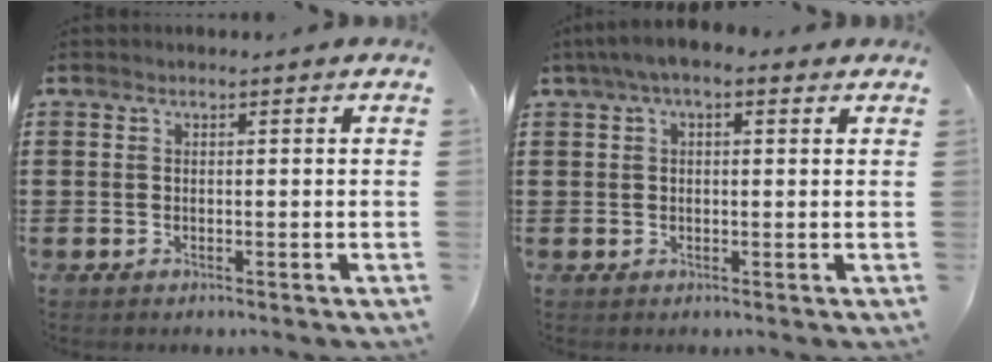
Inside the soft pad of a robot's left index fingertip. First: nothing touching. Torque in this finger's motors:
{"motor_torque": [0.90, -0.92, 0.37, 0.14]}